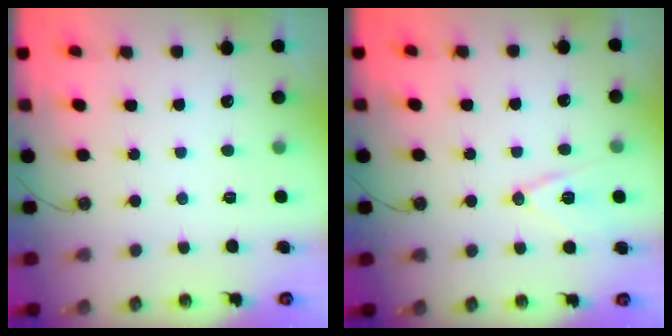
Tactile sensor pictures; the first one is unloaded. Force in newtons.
{"total": 11.2, "press": 10.7, "slide": 3.4}